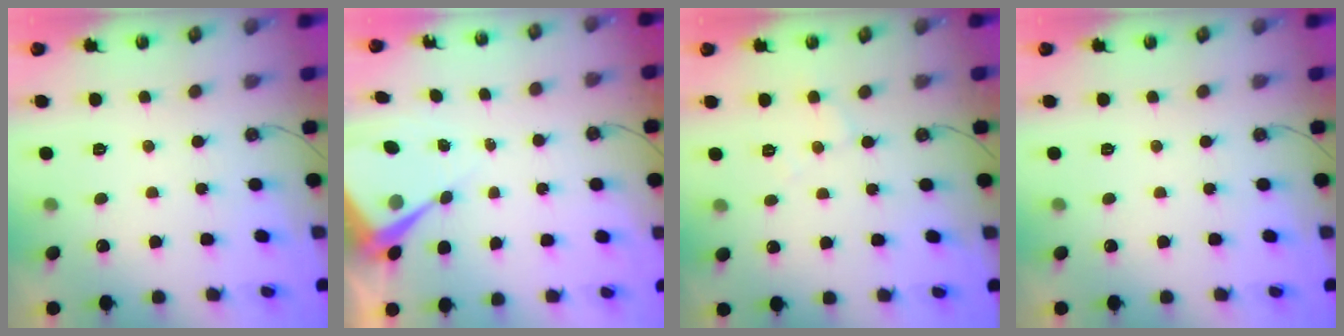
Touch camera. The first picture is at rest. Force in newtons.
{"total": 9.1, "press": 9.0, "slide": 1.0}
{"total": 4.6, "press": 4.6, "slide": 0.6}
{"total": 0.0}